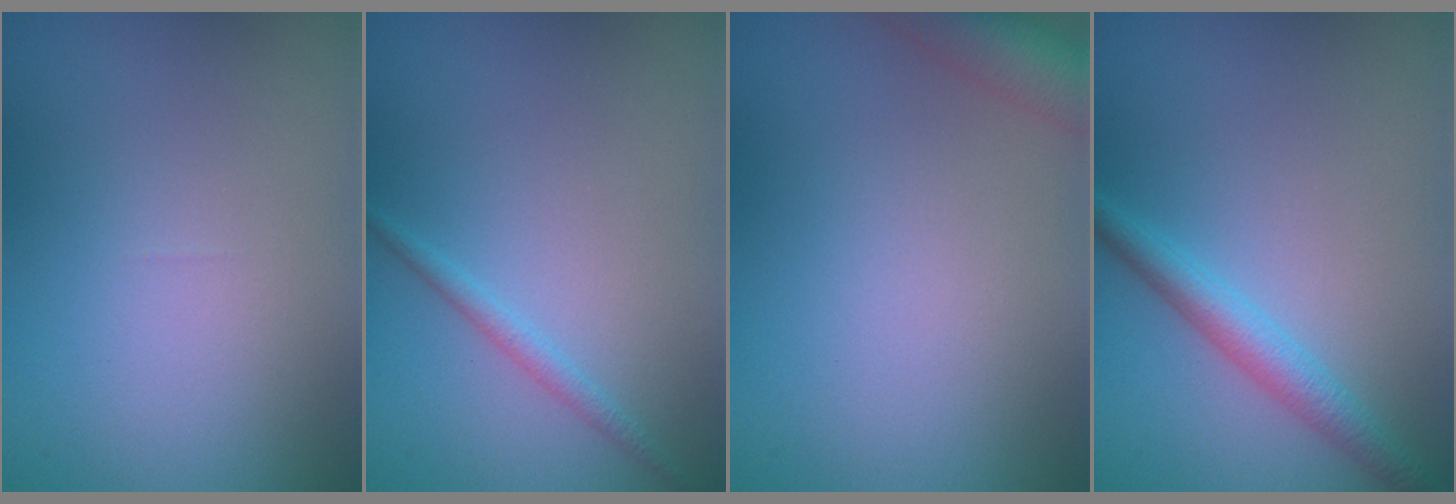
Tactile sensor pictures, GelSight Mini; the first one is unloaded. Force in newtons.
{"total": 1.2, "press": 1.2, "slide": 0.0}
{"total": 4.3, "press": 4.3, "slide": 0.3}
{"total": 2.7, "press": 2.7, "slide": 0.1}